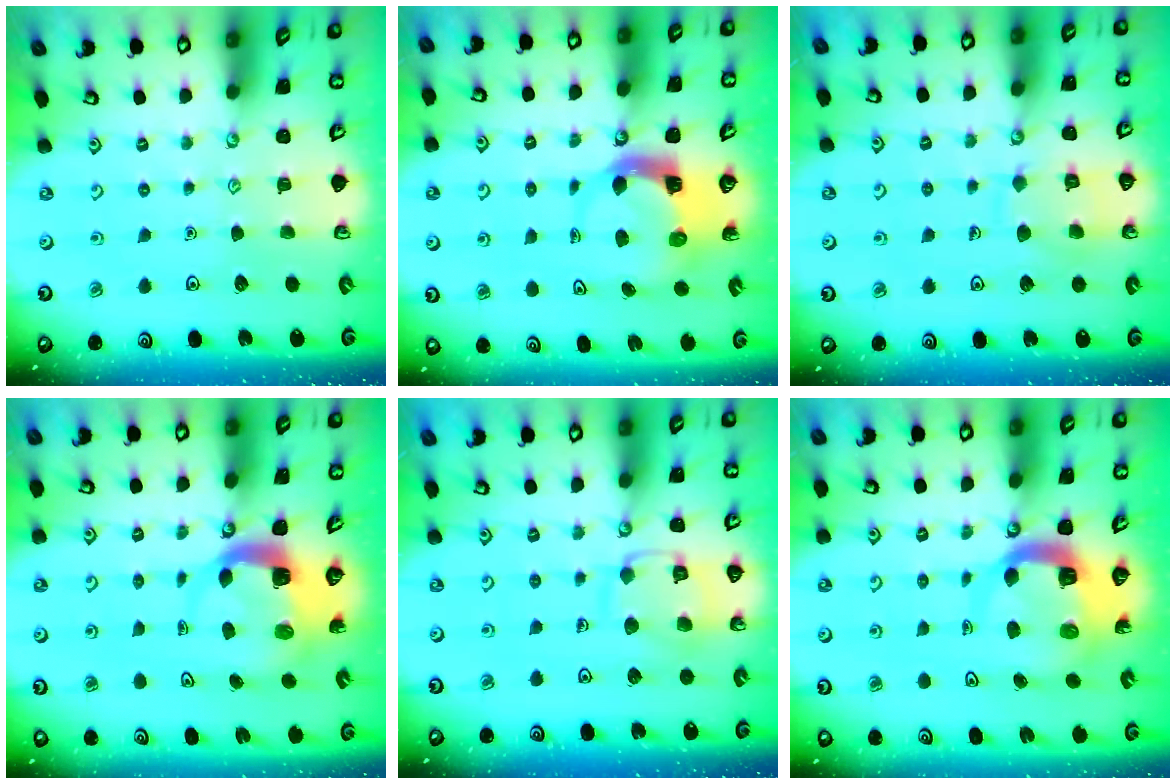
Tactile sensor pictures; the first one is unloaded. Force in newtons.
{"total": 5.1, "press": 5.0, "slide": 0.7}
{"total": 9.4, "press": 9.4, "slide": 0.9}
{"total": 4.5, "press": 4.5, "slide": 0.6}
{"total": 11.8, "press": 11.7, "slide": 0.9}
{"total": 8.4, "press": 8.3, "slide": 0.9}